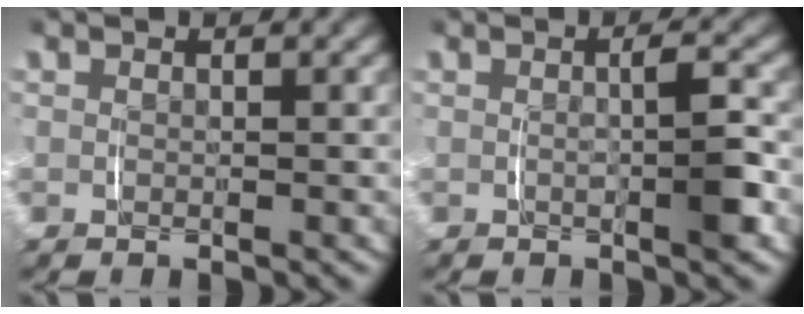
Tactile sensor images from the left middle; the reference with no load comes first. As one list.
[{"total": 2.8, "force": [-0.3, 0.6, 2.7], "torque": [-0.034, 0.006, -0.009]}]